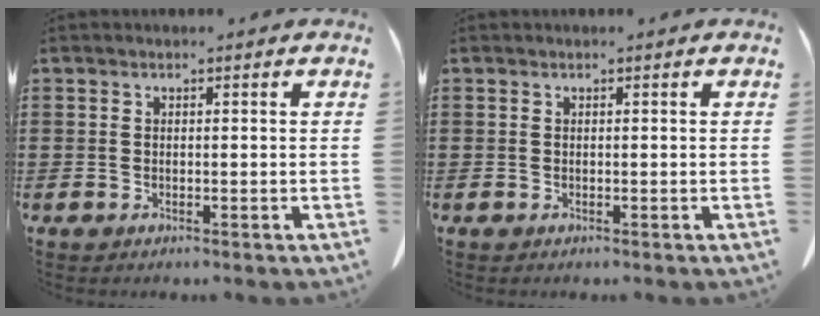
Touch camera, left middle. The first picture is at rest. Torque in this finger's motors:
{"motor_torque": [-0.46, 0.75, -0.03, -0.01]}